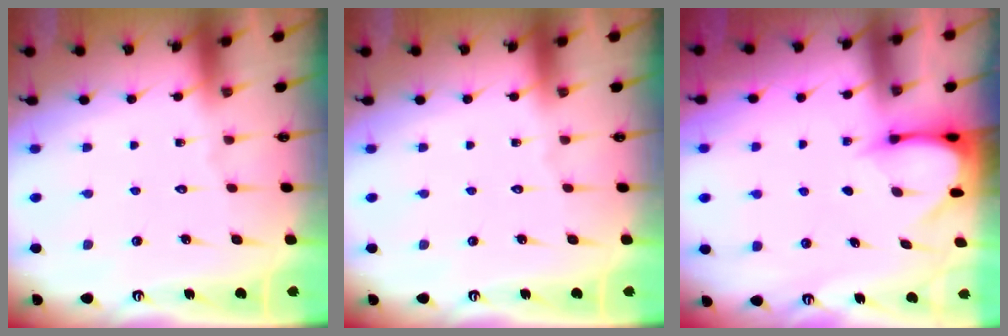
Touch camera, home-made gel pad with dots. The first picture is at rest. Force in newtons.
{"total": 0.0}
{"total": 3.8, "press": 3.8, "slide": 0.2}